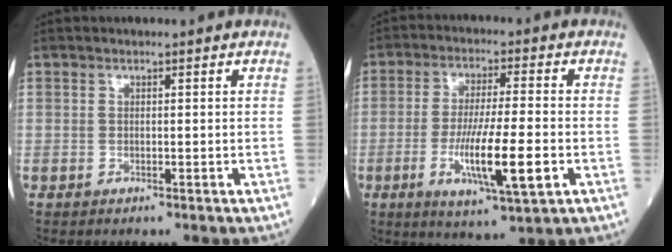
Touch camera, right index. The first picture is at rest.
{"total": 11.6, "force": [-3.2, 1.0, 11.1], "torque": [-0.199, -0.018, -0.052]}